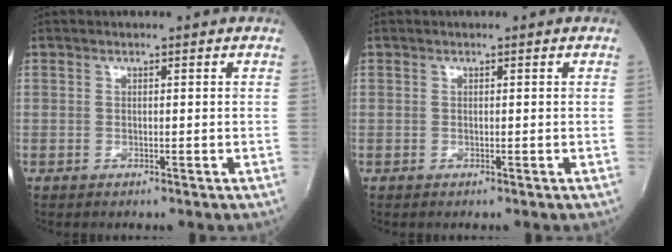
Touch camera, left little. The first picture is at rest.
{"total": 0.0}